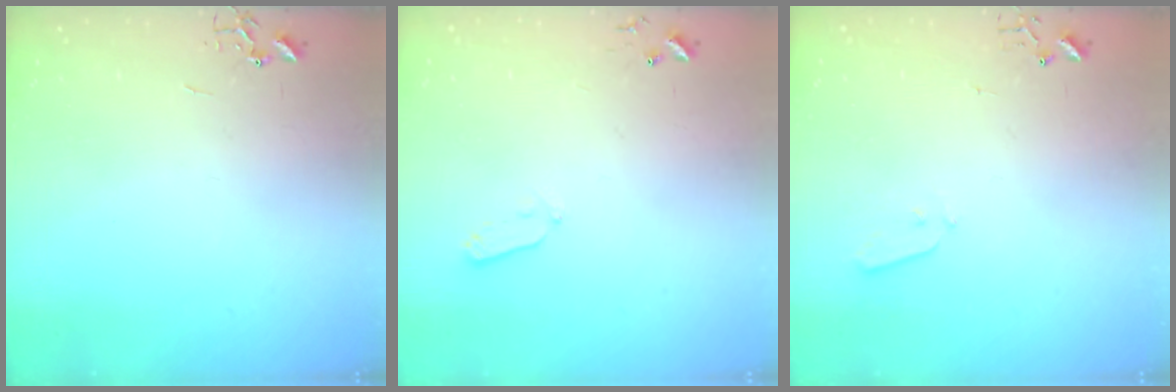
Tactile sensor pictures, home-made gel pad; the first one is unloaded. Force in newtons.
{"total": 4.6, "press": 4.5, "slide": 0.9}
{"total": 3.1, "press": 3.0, "slide": 0.7}